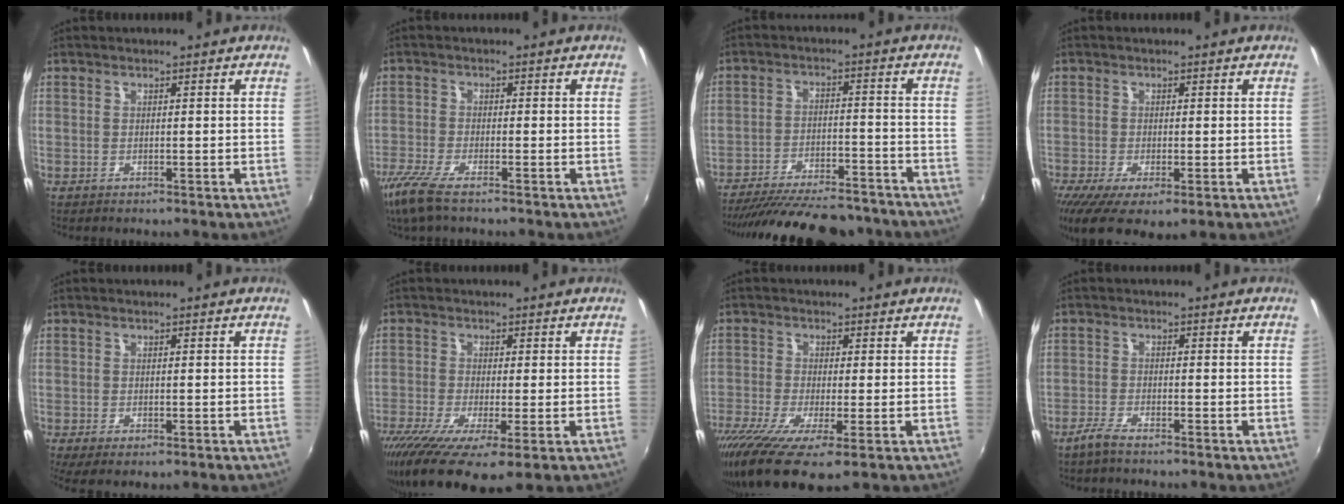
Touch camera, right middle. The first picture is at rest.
{"total": 7.6, "force": [-5.6, 1.5, 4.9], "torque": [-0.124, -0.032, -0.111]}
{"total": 23.3, "force": [-20.5, 6.0, 9.4], "torque": [-0.185, -0.015, -0.280]}
{"total": 8.0, "force": [-4.0, 2.5, 6.4], "torque": [-0.134, -0.040, -0.065]}
{"total": 3.5, "force": [-1.6, 1.0, 2.9], "torque": [-0.053, -0.018, -0.021]}
{"total": 12.8, "force": [-6.6, 3.0, 10.5], "torque": [-0.216, -0.056, -0.119]}
{"total": 11.9, "force": [-6.6, 2.5, 9.6], "torque": [-0.208, -0.056, -0.123]}
{"total": 2.9, "force": [-2.5, 0.2, 1.5], "torque": [-0.050, -0.004, -0.053]}